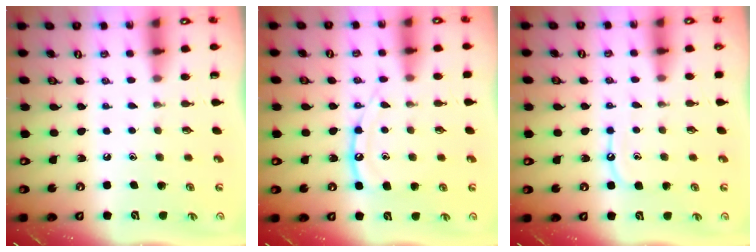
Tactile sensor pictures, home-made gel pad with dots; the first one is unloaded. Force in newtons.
{"total": 11.8, "press": 11.7, "slide": 1.1}
{"total": 7.5, "press": 7.5, "slide": 0.7}